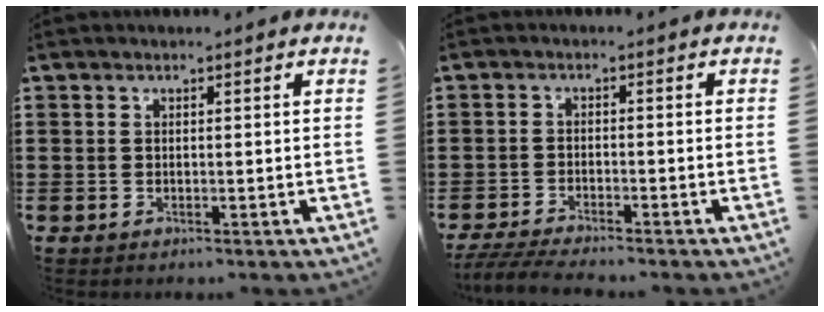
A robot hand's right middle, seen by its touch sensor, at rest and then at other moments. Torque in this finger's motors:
{"motor_torque": [0.92, -0.02, 0.14, 0.04]}